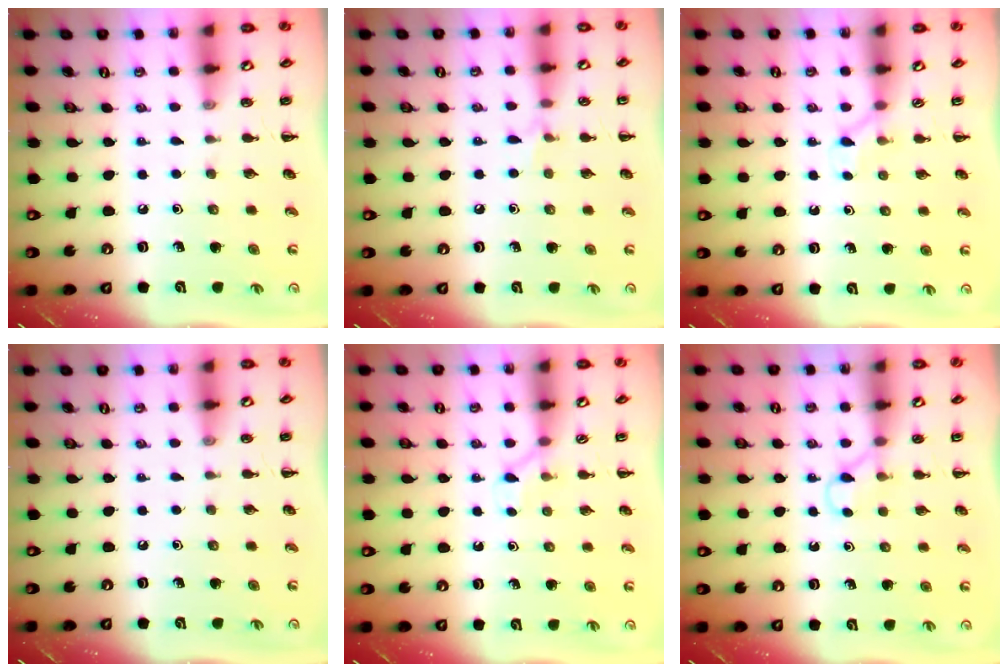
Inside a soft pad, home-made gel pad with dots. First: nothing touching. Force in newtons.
{"total": 4.7, "press": 4.4, "slide": 1.6}
{"total": 2.6, "press": 2.5, "slide": 0.9}
{"total": 0.0}
{"total": 2.6, "press": 2.5, "slide": 0.9}
{"total": 2.9, "press": 2.8, "slide": 1.0}